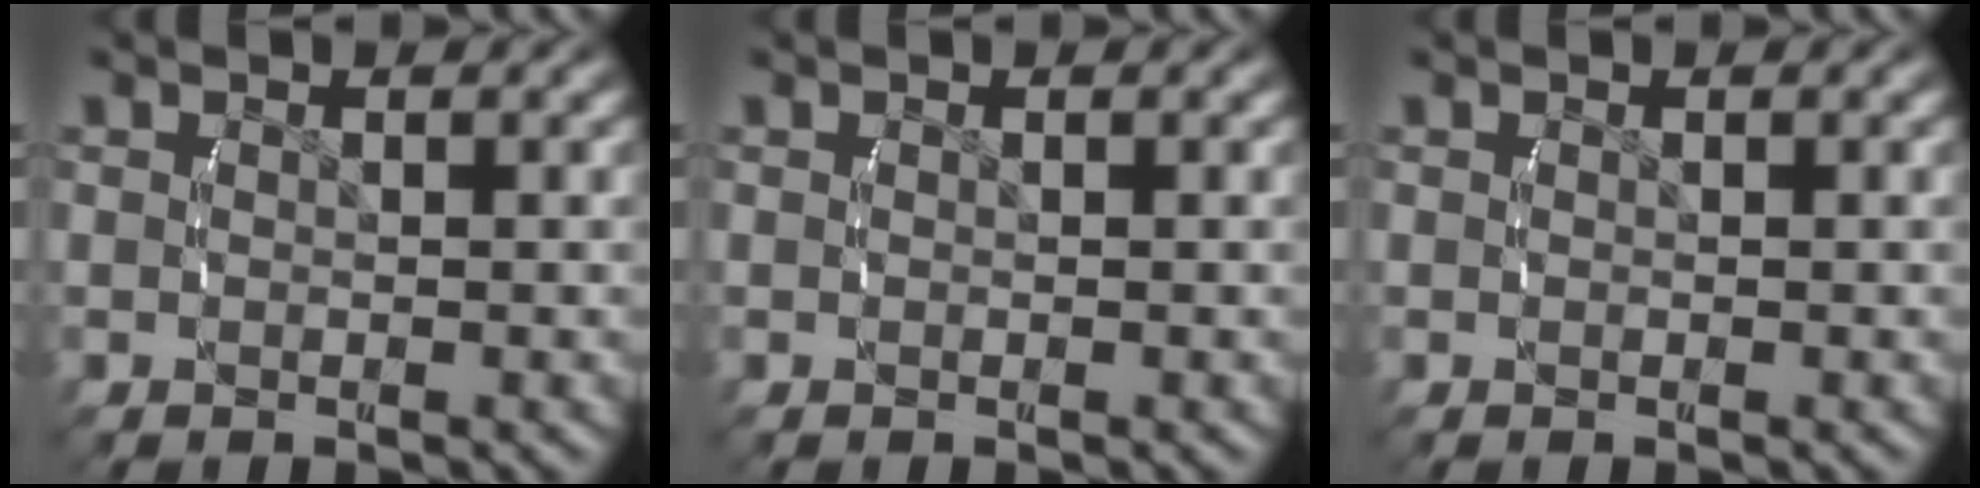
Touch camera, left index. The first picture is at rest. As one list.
[{"total": 0.0}, {"total": 0.0}]